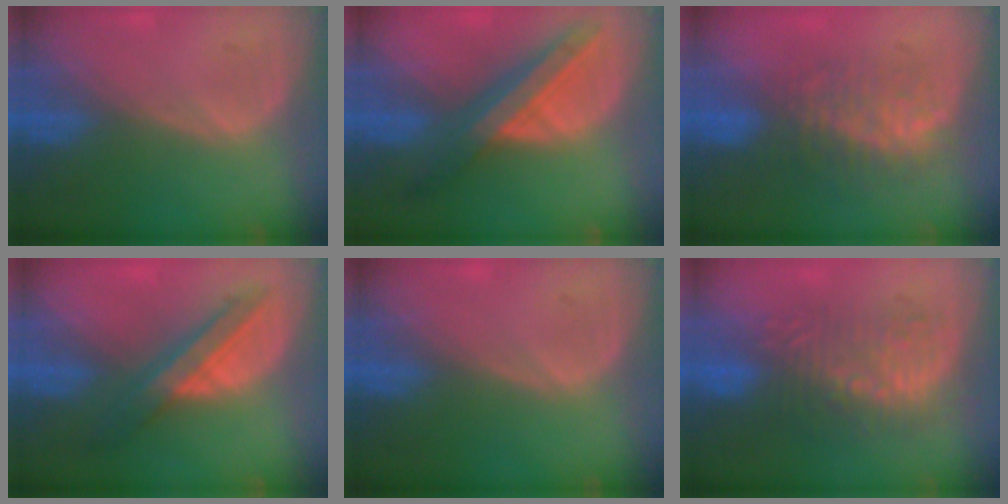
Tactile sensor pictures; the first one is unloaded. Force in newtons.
{"total": 8.1, "press": 7.2, "slide": 3.7}
{"total": 7.5, "press": 7.0, "slide": 2.8}
{"total": 5.8, "press": 5.8, "slide": 0.4}
{"total": 0.0}
{"total": 8.8, "press": 8.6, "slide": 1.9}